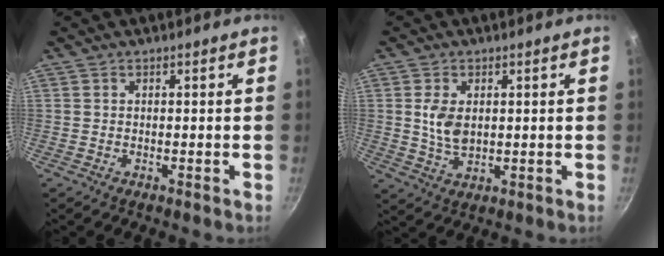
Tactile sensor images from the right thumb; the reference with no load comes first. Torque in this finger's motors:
{"motor_torque": [1.02, 0.98, 0.92, 0.24, 0.10]}